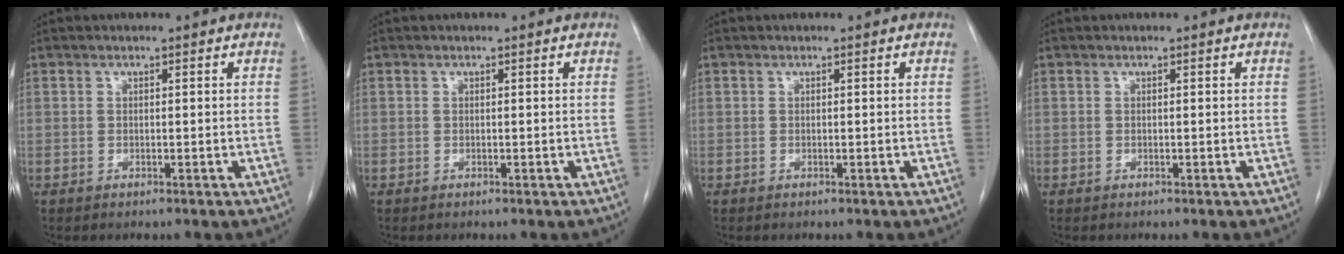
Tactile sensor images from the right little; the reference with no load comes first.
{"total": 0.0}
{"total": 0.0}
{"total": 0.0}